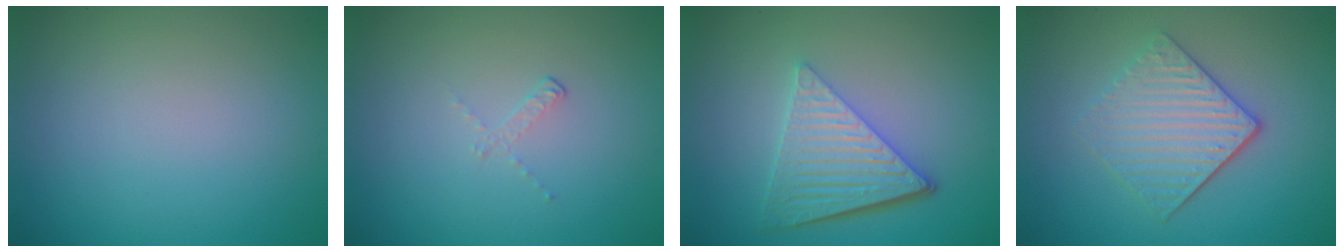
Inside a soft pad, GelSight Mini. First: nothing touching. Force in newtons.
{"total": 0.8, "press": 0.3, "slide": 0.7}
{"total": 5.8, "press": 4.3, "slide": 4.0}
{"total": 4.1, "press": 3.4, "slide": 2.3}